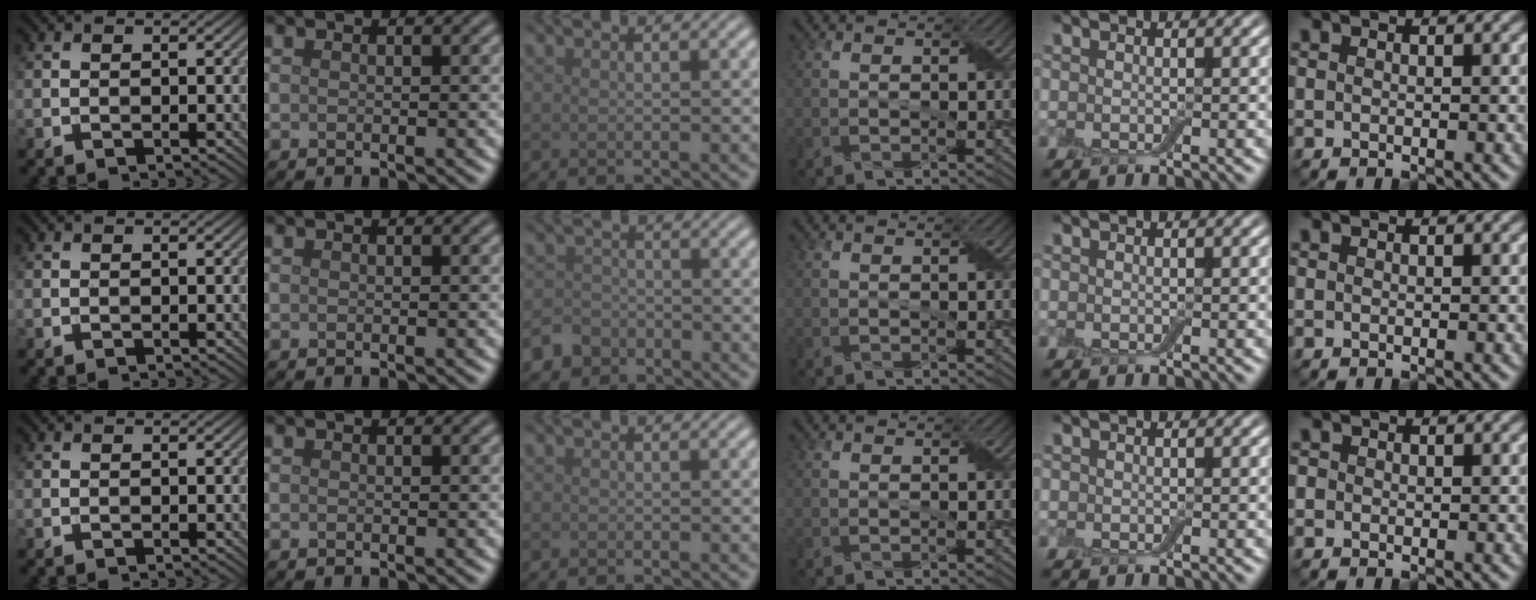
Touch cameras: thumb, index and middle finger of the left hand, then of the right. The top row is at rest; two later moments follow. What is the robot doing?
{"motion": "fold", "object": "aluminum foil"}